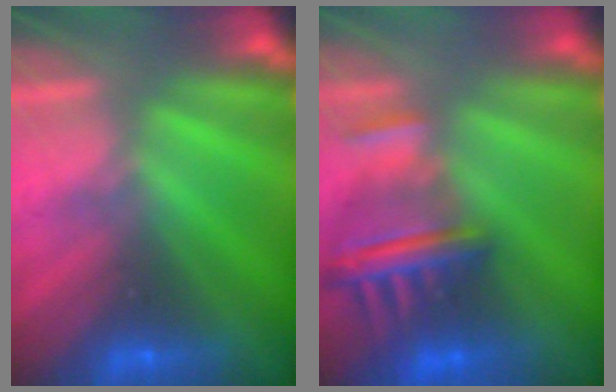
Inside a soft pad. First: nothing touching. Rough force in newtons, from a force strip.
{"total": 5.6}